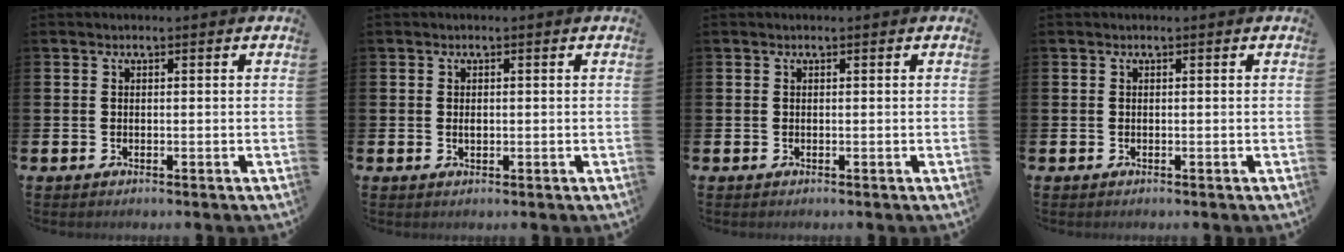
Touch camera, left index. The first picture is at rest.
{"total": 0.8, "force": [0.0, 0.5, 0.6], "torque": [-0.009, 0.002, -0.002]}
{"total": 0.0}
{"total": 0.0}